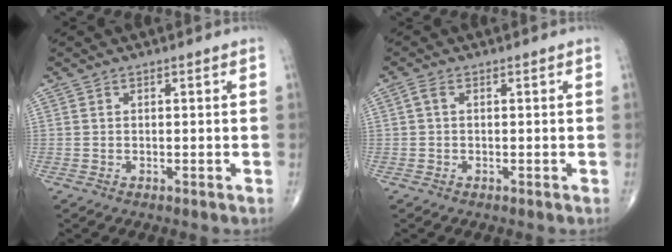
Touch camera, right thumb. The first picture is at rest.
{"total": 1.4, "force": [0.2, 0.7, 1.2], "torque": [-0.027, 0.008, 0.002]}